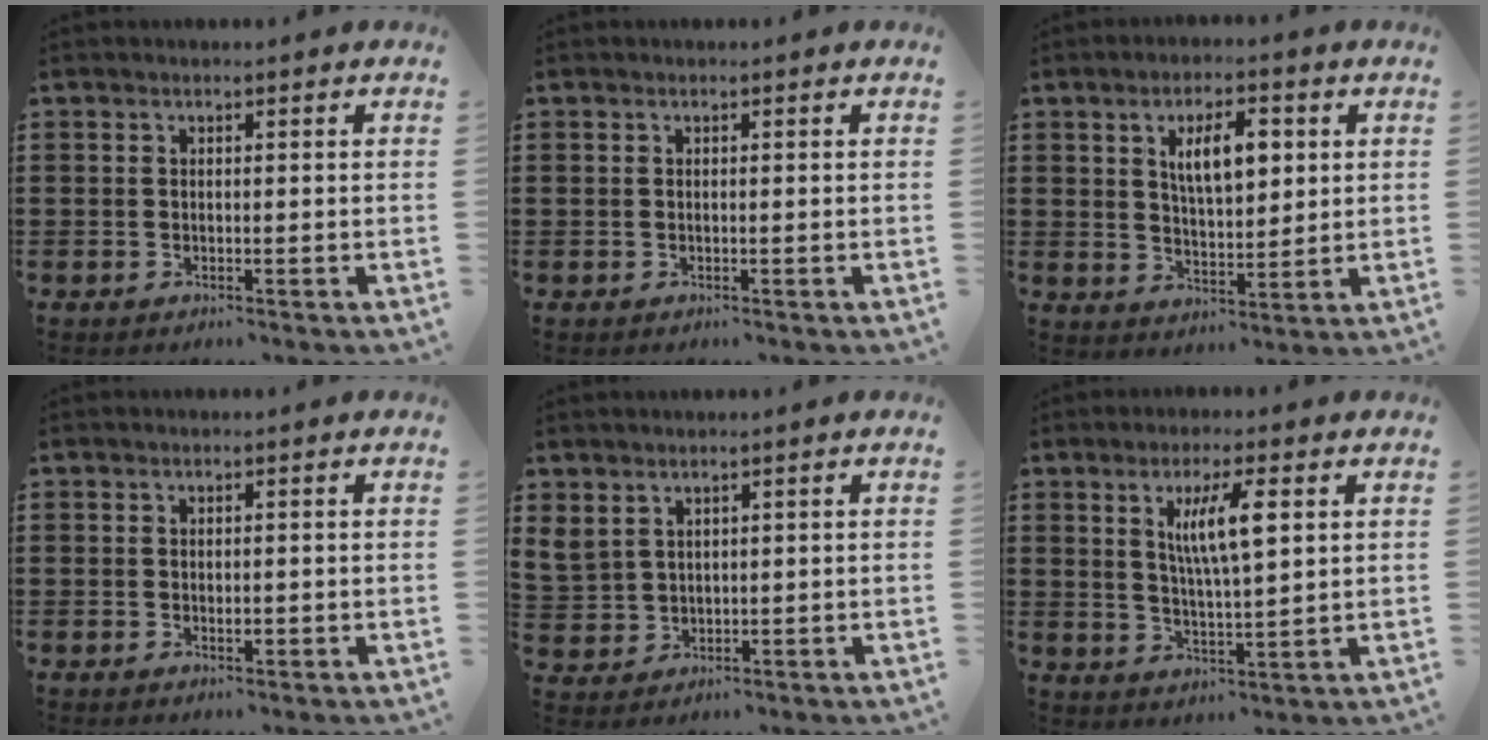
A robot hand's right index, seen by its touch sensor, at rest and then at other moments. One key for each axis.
{"total": 0.0}
{"total": 7.0, "fx": 2.3, "fy": 3.0, "fz": 5.9, "tx": -0.108, "ty": 0.004, "tz": 0.035}
{"total": 1.2, "fx": -0.1, "fy": 0.6, "fz": 1.0, "tx": -0.019, "ty": 0.000, "tz": -0.002}
{"total": 3.0, "fx": 2.2, "fy": 2.0, "fz": 0.5, "tx": -0.022, "ty": 0.008, "tz": 0.042}
{"total": 7.5, "fx": 2.5, "fy": 1.7, "fz": 6.8, "tx": -0.139, "ty": 0.010, "tz": 0.039}